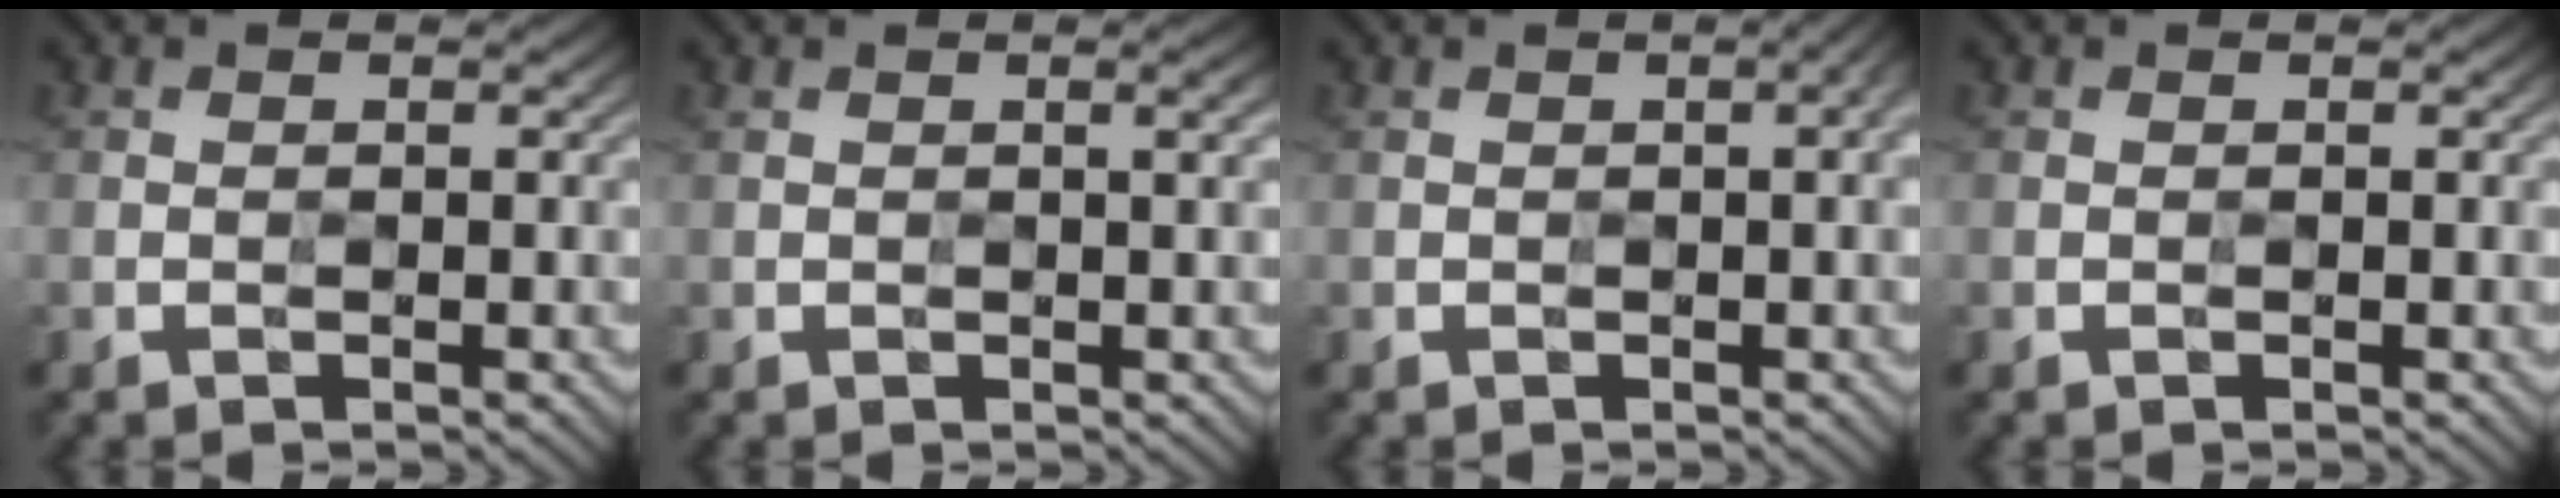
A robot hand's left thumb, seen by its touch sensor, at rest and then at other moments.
{"total": 1.6, "force": [0.6, 0.2, 1.4], "torque": [-0.025, 0.004, 0.007]}
{"total": 2.2, "force": [0.4, 0.5, 2.2], "torque": [-0.028, 0.008, 0.002]}
{"total": 0.0}